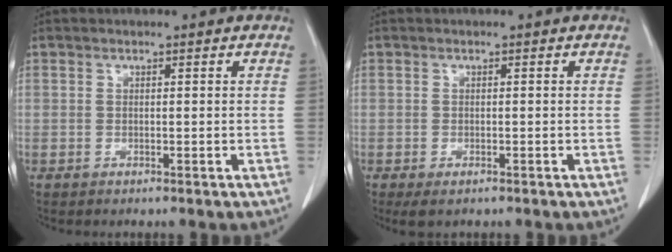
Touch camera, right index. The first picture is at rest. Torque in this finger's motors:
{"motor_torque": [0.27, -0.24, 0.06, 0.00]}